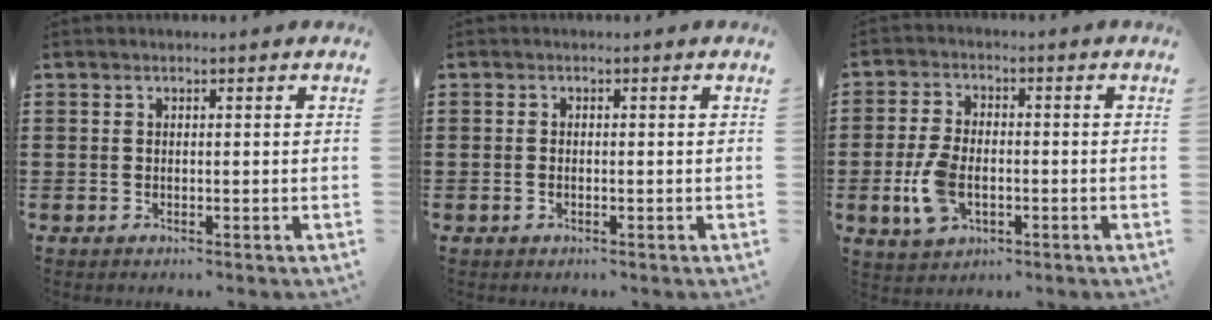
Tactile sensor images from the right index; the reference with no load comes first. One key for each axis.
{"total": 0.7, "fx": -0.3, "fy": 0.4, "fz": 0.5, "tx": -0.012, "ty": -0.001, "tz": -0.006}
{"total": 6.7, "fx": -1.9, "fy": 3.8, "fz": 5.2, "tx": -0.124, "ty": 0.000, "tz": -0.040}